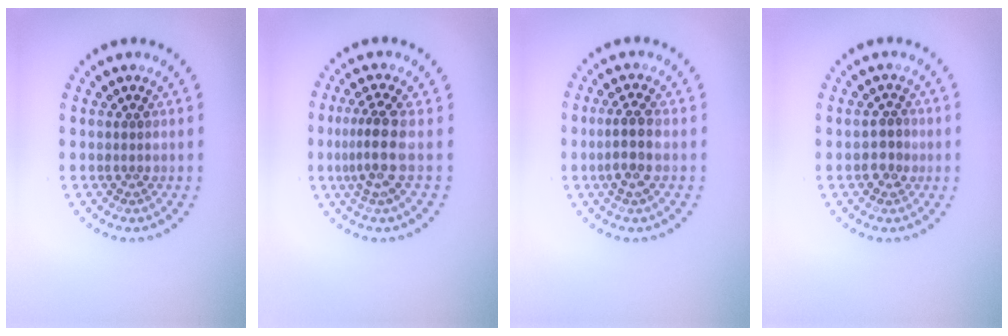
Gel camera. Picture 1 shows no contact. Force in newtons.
{"total": 3.2, "press": 2.3, "slide": 2.1}
{"total": 2.4, "press": 2.2, "slide": 1.0}
{"total": 1.8, "press": 1.7, "slide": 0.3}